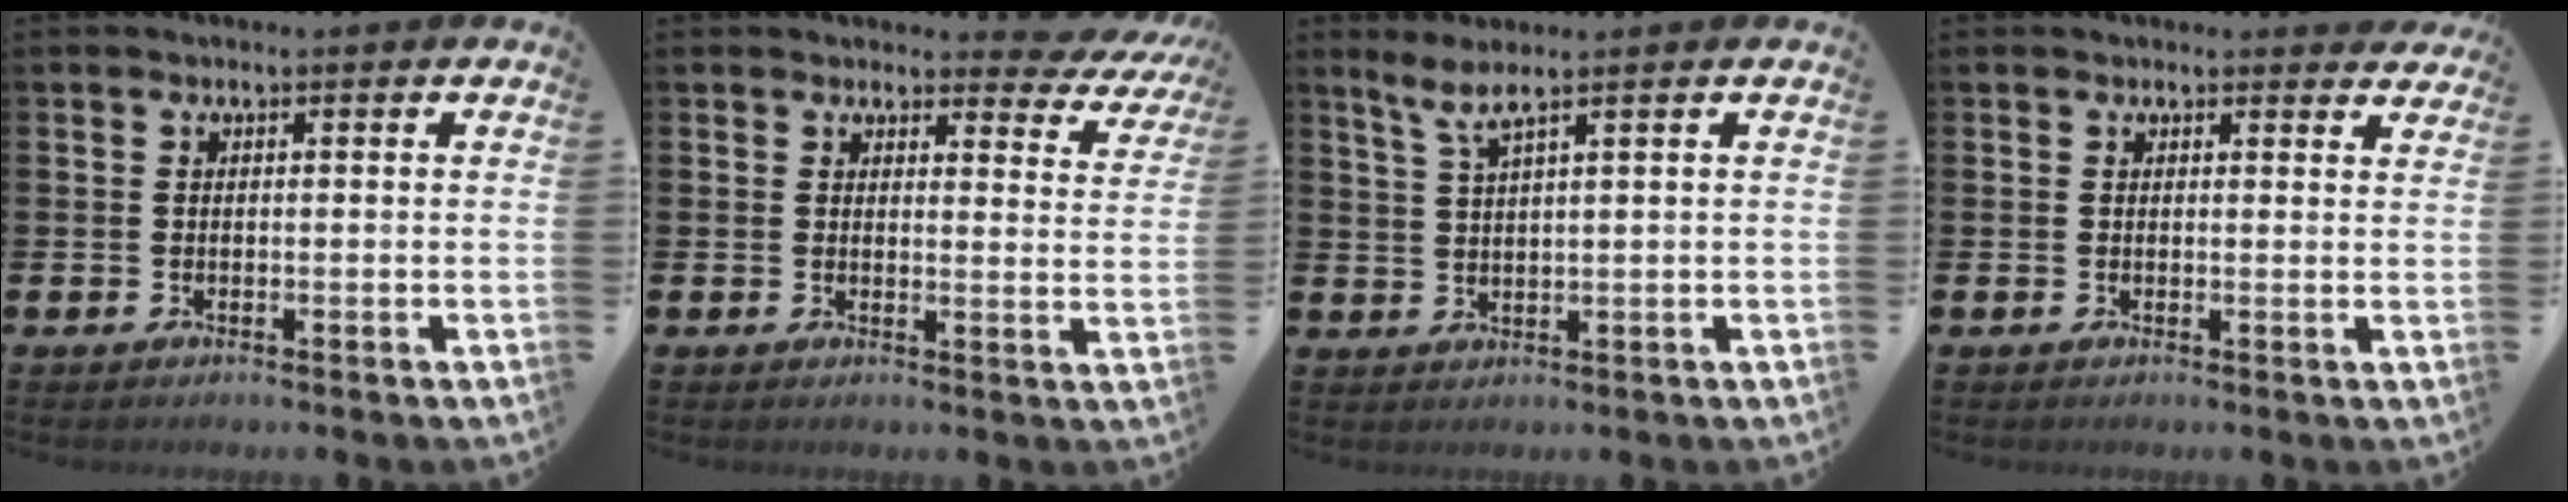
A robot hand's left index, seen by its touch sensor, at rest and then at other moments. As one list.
[{"total": 2.8, "force": [2.5, 1.2, 0.4], "torque": [0.003, -0.021, 0.036]}, {"total": 3.1, "force": [2.2, 0.0, 2.1], "torque": [-0.046, -0.001, 0.038]}, {"total": 1.5, "force": [1.4, 0.5, 0.0], "torque": [0.013, -0.005, 0.023]}]